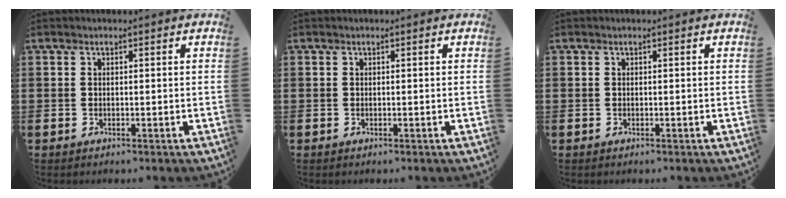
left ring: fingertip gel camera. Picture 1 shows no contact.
{"total": 0.0}
{"total": 0.0}